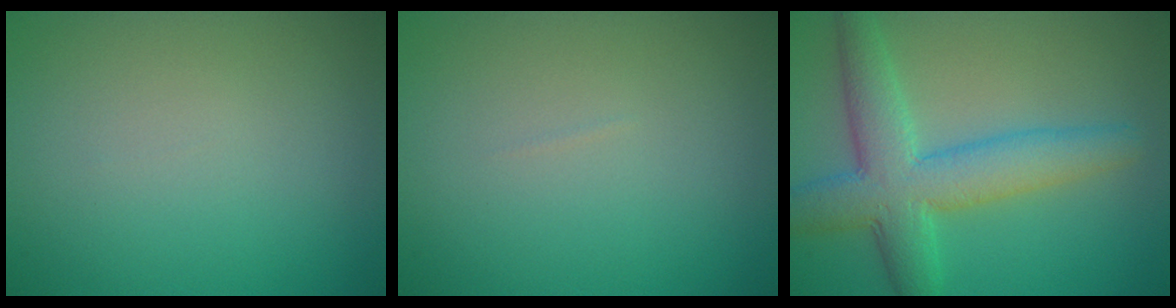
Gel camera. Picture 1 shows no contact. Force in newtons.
{"total": 0.0}
{"total": 6.6, "press": 6.6, "slide": 0.1}